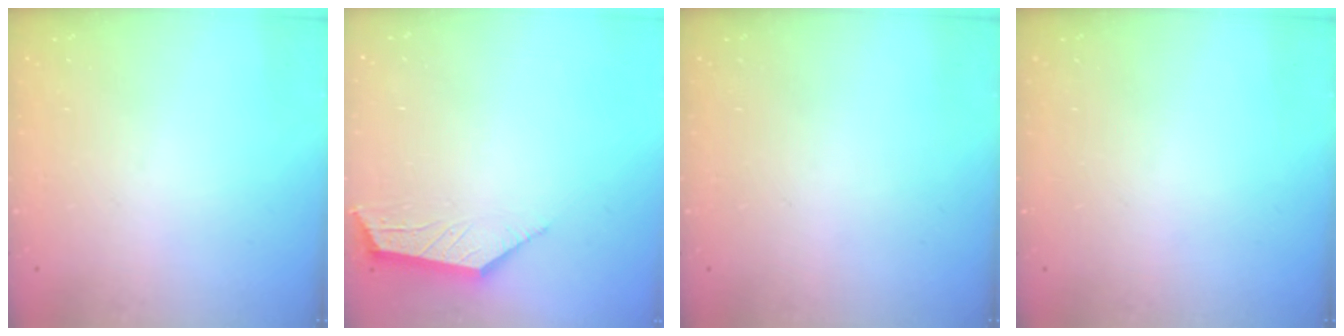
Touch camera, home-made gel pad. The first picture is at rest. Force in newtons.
{"total": 4.0, "press": 3.9, "slide": 0.6}
{"total": 0.0}
{"total": 0.0}